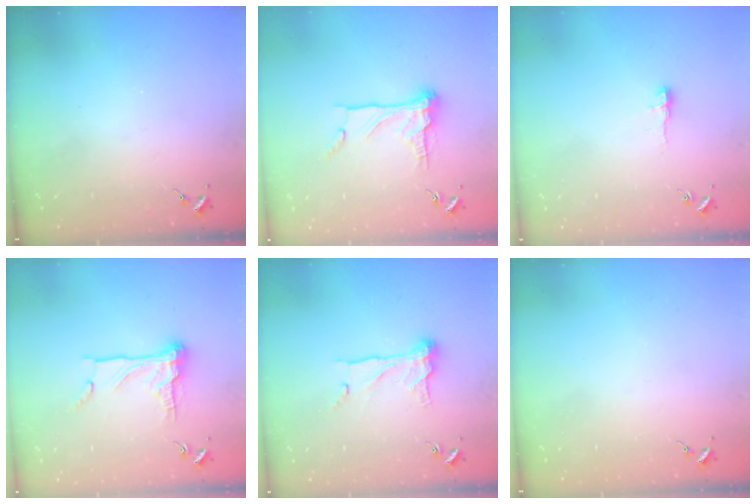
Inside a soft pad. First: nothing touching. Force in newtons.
{"total": 13.2, "press": 13.2, "slide": 1.4}
{"total": 5.7, "press": 5.6, "slide": 0.6}
{"total": 13.2, "press": 13.2, "slide": 1.4}
{"total": 12.7, "press": 12.7, "slide": 1.0}
{"total": 0.0}